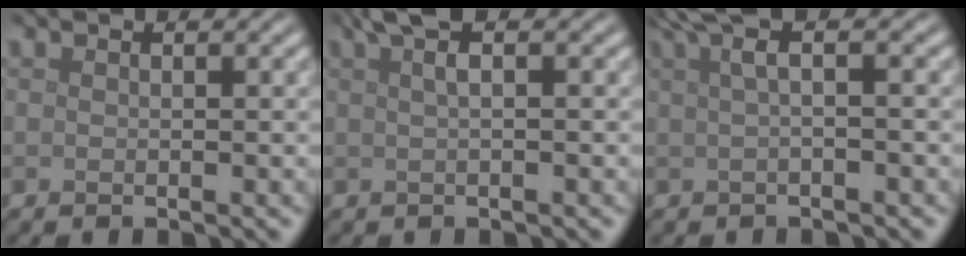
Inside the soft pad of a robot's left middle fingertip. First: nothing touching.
{"total": 2.9, "force": [1.4, 0.9, 2.3], "torque": [-0.030, 0.005, 0.015]}
{"total": 3.4, "force": [1.3, 1.1, 3.0], "torque": [-0.043, 0.006, 0.010]}